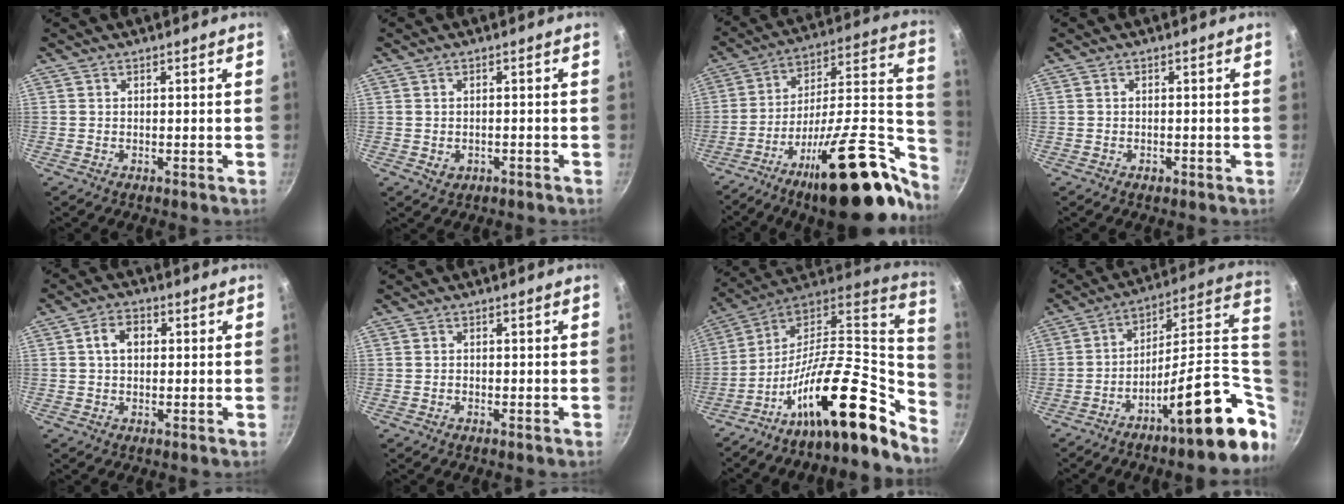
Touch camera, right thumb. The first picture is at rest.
{"total": 1.8, "force": [-0.7, 1.3, 1.1], "torque": [-0.019, 0.002, -0.003]}
{"total": 30.3, "force": [-15.3, 10.1, 24.1], "torque": [-0.293, 0.089, -0.241]}
{"total": 0.9, "force": [-0.5, 0.6, 0.5], "torque": [-0.008, 0.002, -0.007]}
{"total": 4.9, "force": [0.8, 3.4, 3.4], "torque": [-0.043, 0.013, 0.009]}
{"total": 0.0}
{"total": 25.4, "force": [-13.8, 8.9, 19.3], "torque": [-0.241, 0.076, -0.249]}
{"total": 21.8, "force": [-5.5, 6.4, 20.1], "torque": [-0.247, 0.024, -0.088]}